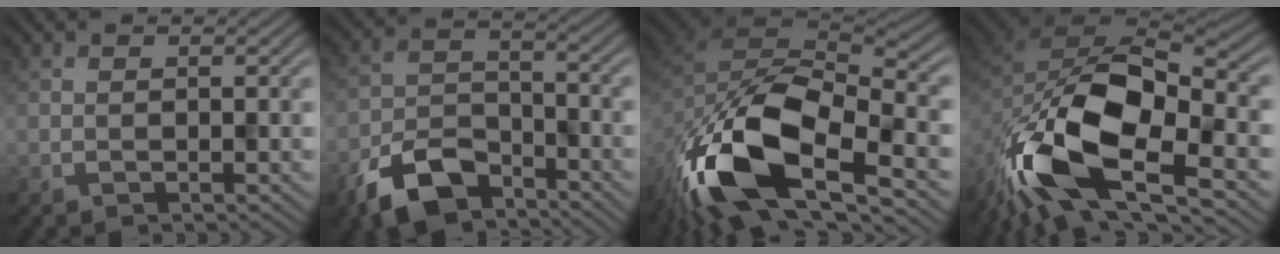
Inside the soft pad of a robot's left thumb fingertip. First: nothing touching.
{"total": 9.1, "force": [-6.4, 4.4, 4.8], "torque": [-0.096, -0.008, -0.136]}
{"total": 17.9, "force": [-8.7, 8.7, 13.0], "torque": [-0.299, -0.044, -0.150]}
{"total": 16.1, "force": [-7.4, 8.1, 11.8], "torque": [-0.245, -0.036, -0.137]}